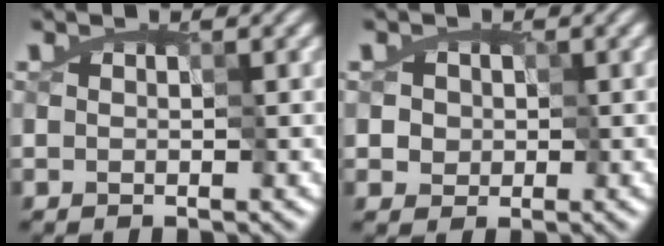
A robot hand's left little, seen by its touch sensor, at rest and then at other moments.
{"total": 2.9, "force": [0.2, 2.7, 1.0], "torque": [-0.022, 0.012, 0.004]}